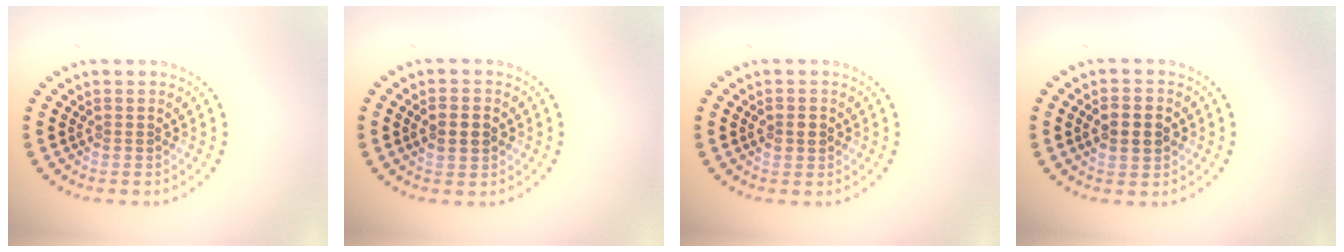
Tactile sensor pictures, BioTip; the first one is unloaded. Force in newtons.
{"total": 2.4, "press": 2.4, "slide": 0.3}
{"total": 1.8, "press": 1.8, "slide": 0.1}
{"total": 3.7, "press": 3.7, "slide": 0.0}